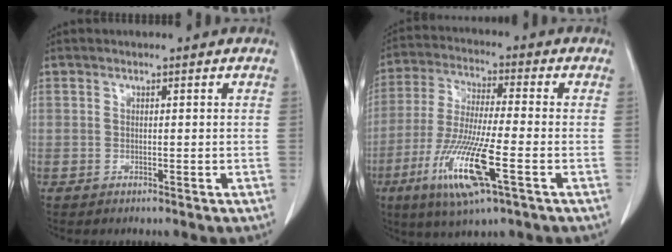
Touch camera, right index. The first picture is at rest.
{"total": 13.8, "force": [-5.5, 1.1, 12.6], "torque": [-0.262, -0.028, -0.101]}